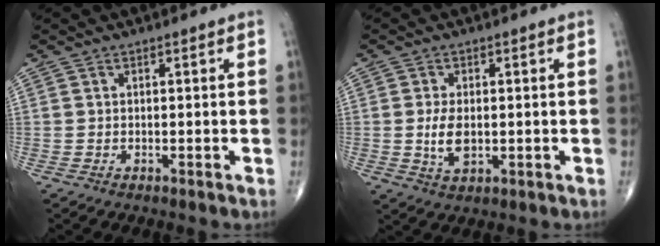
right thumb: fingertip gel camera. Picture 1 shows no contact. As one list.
[{"total": 4.9, "force": [-0.1, 2.6, 4.2], "torque": [-0.081, -0.009, 0.001]}]